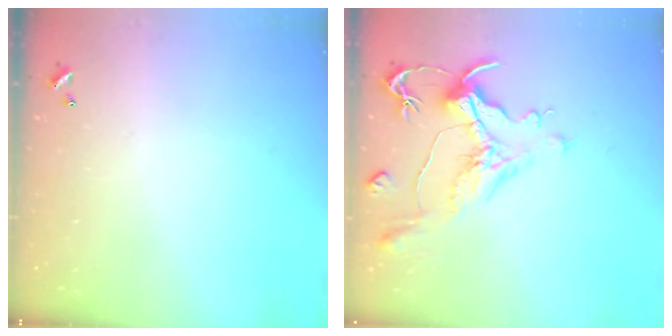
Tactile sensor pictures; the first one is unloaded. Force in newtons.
{"total": 1.1, "press": 0.2, "slide": 1.1}